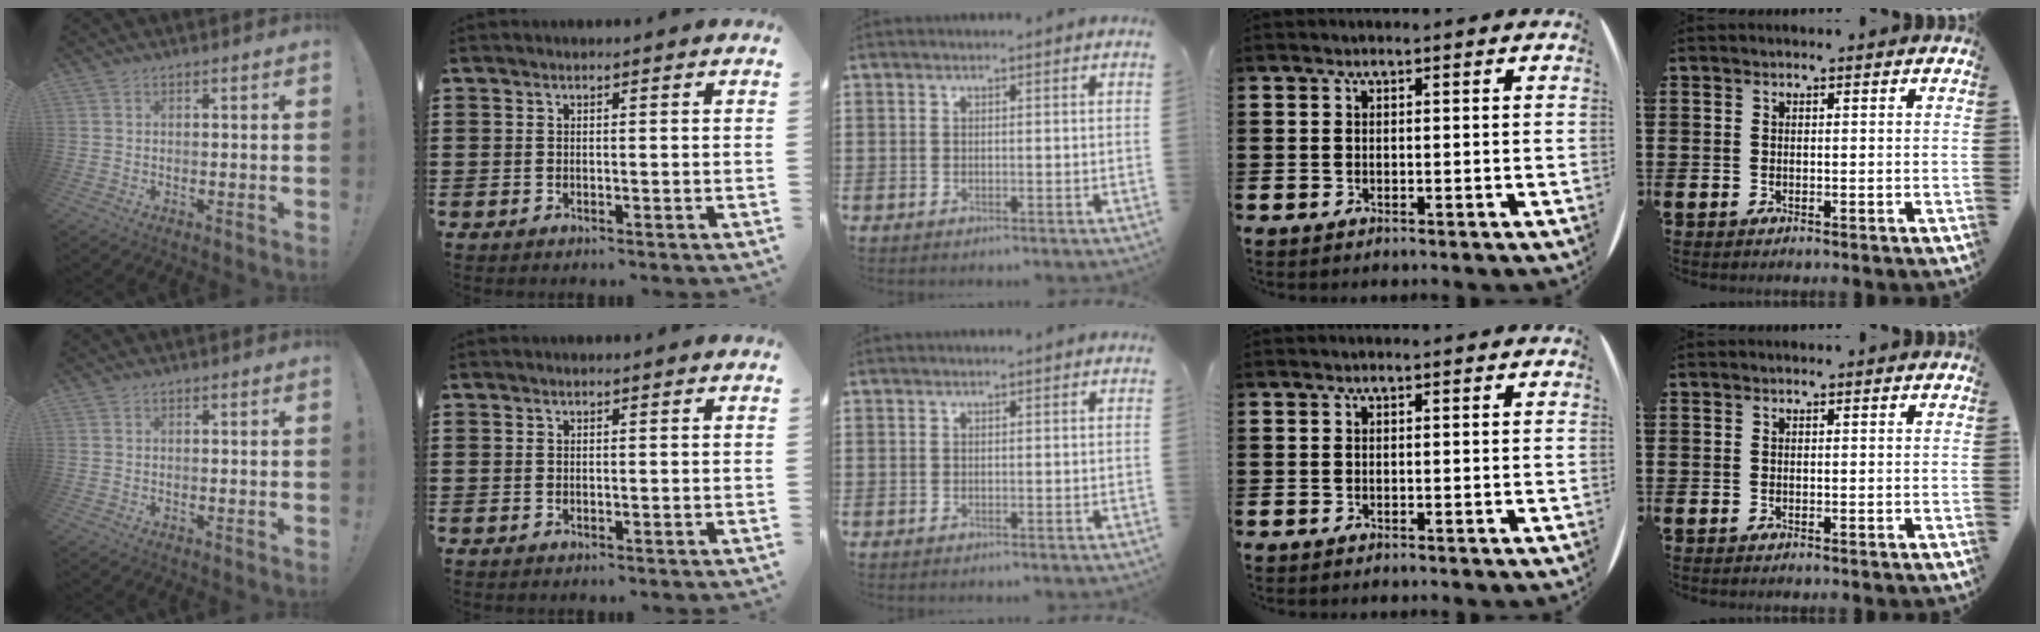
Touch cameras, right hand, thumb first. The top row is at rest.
{}